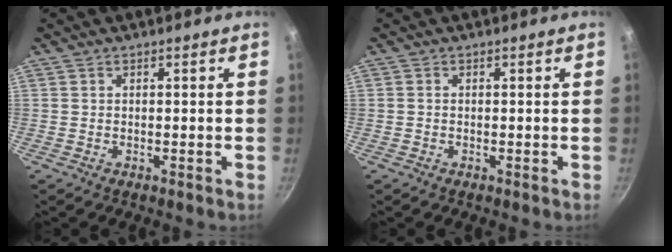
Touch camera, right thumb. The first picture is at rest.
{"total": 0.0}